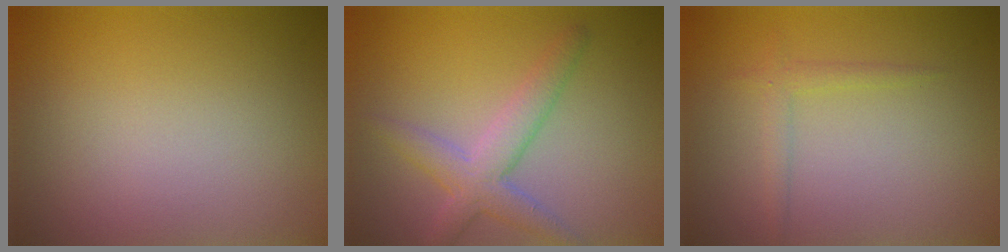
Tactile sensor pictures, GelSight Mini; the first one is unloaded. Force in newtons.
{"total": 3.7, "press": 3.7, "slide": 0.1}
{"total": 1.4, "press": 1.4, "slide": 0.0}